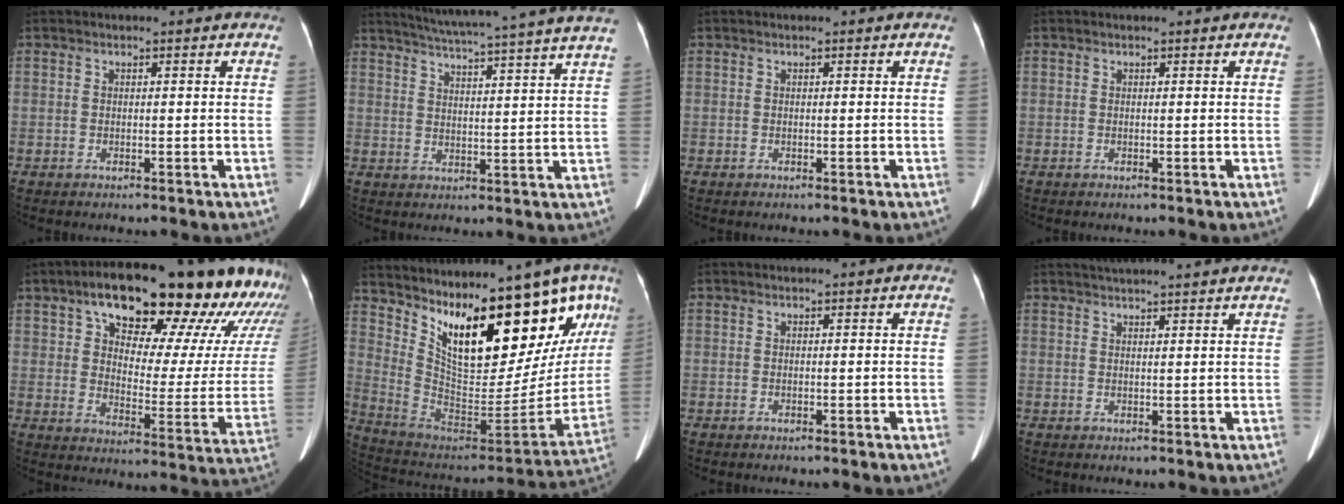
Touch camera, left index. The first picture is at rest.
{"total": 21.5, "force": [19.1, -1.6, 9.7], "torque": [-0.161, -0.044, 0.242]}
{"total": 0.0}
{"total": 1.3, "force": [1.2, 0.0, 0.4], "torque": [-0.004, 0.000, 0.013]}
{"total": 28.1, "force": [21.5, 8.6, 16.0], "torque": [-0.215, -0.023, 0.261]}
{"total": 26.2, "force": [17.9, 8.5, 17.1], "torque": [-0.261, -0.028, 0.271]}
{"total": 0.0}
{"total": 10.9, "force": [9.9, -0.3, 4.6], "torque": [-0.074, 0.009, 0.120]}